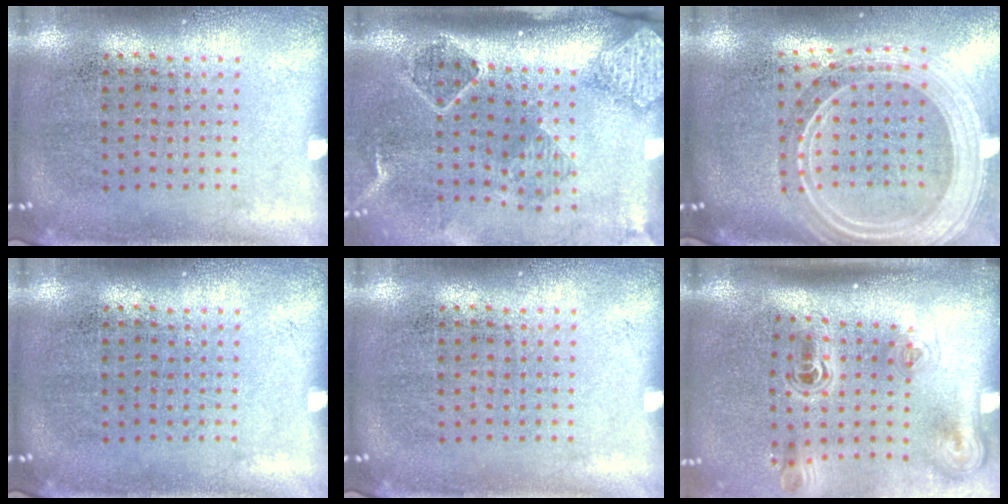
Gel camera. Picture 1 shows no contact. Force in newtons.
{"total": 2.8, "press": 2.0, "slide": 1.9}
{"total": 2.7, "press": 2.2, "slide": 1.6}
{"total": 0.0}
{"total": 0.0}
{"total": 2.3, "press": 1.5, "slide": 1.8}